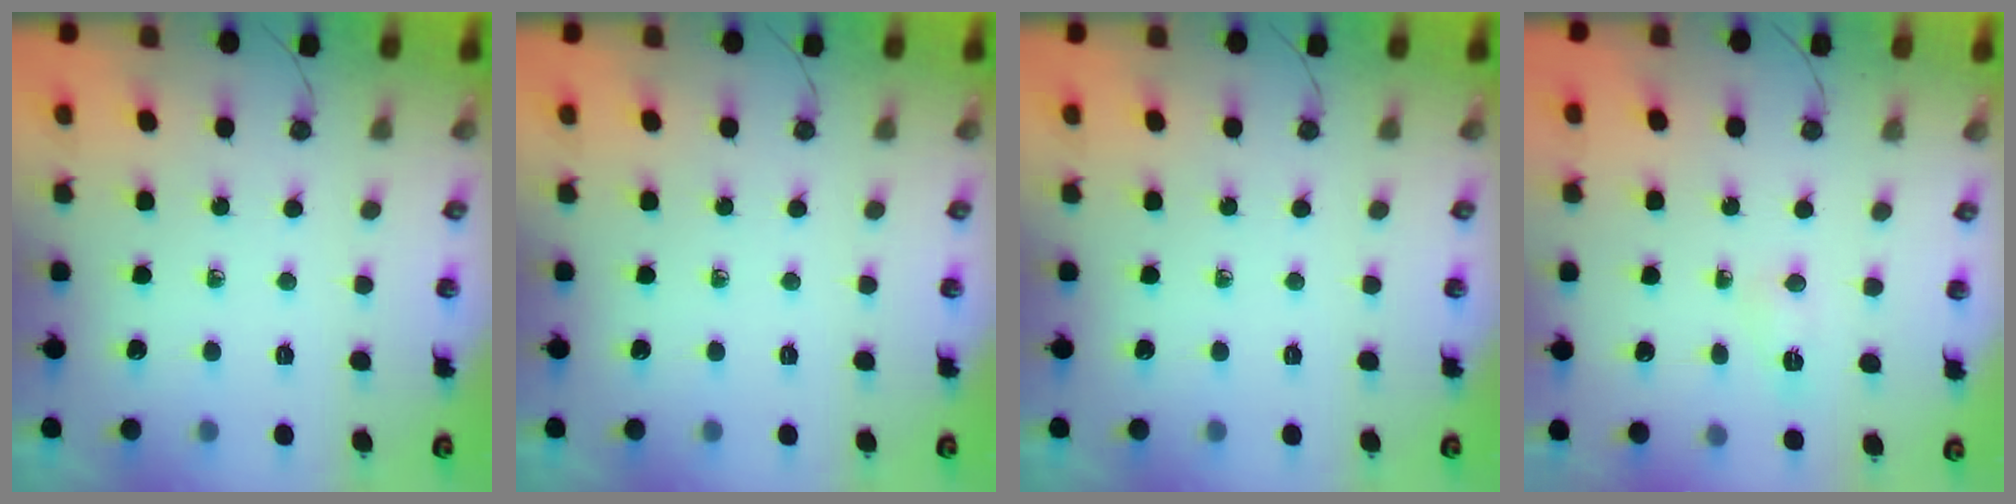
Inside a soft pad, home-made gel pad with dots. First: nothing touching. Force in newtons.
{"total": 0.0}
{"total": 0.0}
{"total": 3.9, "press": 3.9, "slide": 0.7}